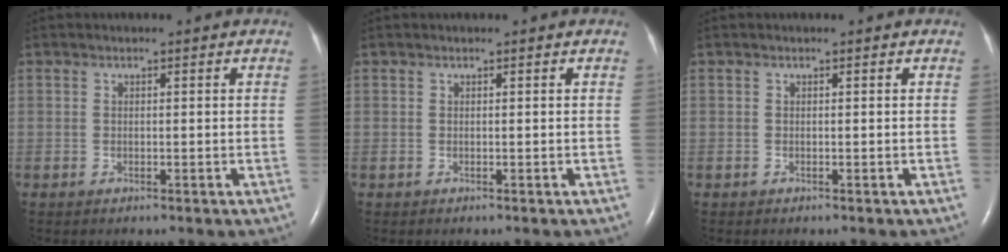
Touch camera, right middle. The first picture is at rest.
{"total": 0.0}
{"total": 0.0}